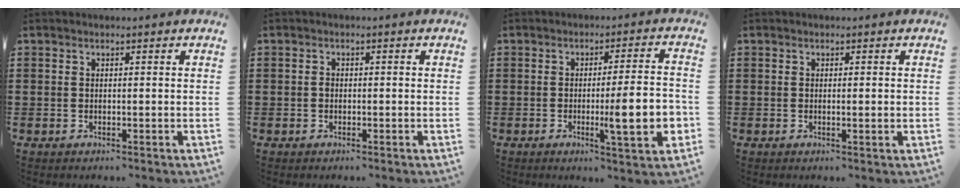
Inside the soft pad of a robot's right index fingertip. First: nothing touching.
{"total": 0.8, "force": [-0.3, 0.6, 0.6], "torque": [-0.014, 0.001, -0.005]}
{"total": 10.2, "force": [-1.9, 1.4, 9.9], "torque": [-0.144, -0.009, -0.032]}
{"total": 0.8, "force": [0.1, 0.0, 0.8], "torque": [-0.015, -0.002, 0.001]}